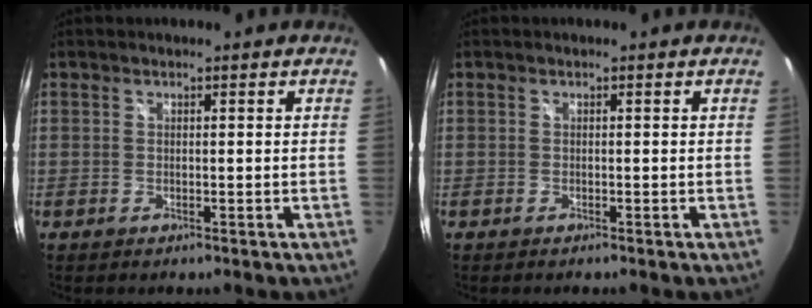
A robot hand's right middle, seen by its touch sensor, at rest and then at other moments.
{"total": 0.0}